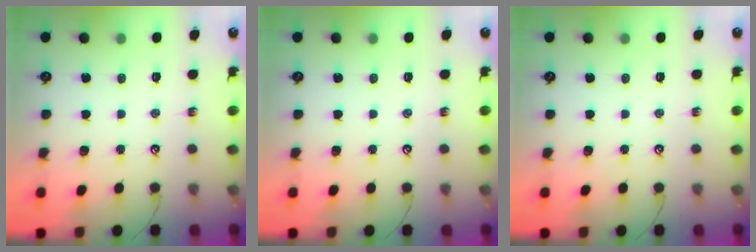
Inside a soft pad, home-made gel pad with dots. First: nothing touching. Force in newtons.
{"total": 0.0}
{"total": 0.0}